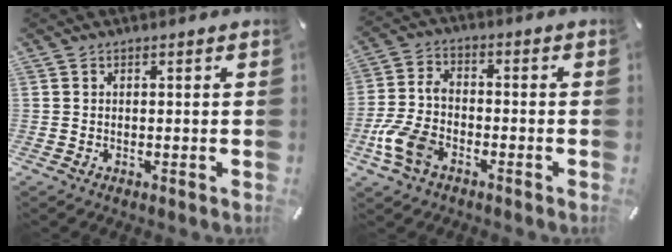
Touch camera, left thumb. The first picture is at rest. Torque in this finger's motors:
{"motor_torque": [-0.43, 0.97, 1.22, 0.46, 0.53]}